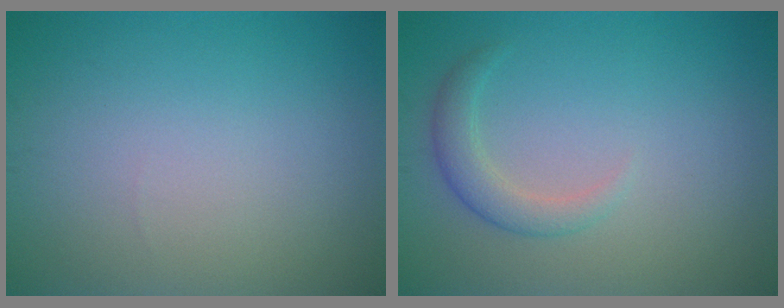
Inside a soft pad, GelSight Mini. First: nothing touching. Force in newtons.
{"total": 2.2, "press": 2.2, "slide": 0.1}